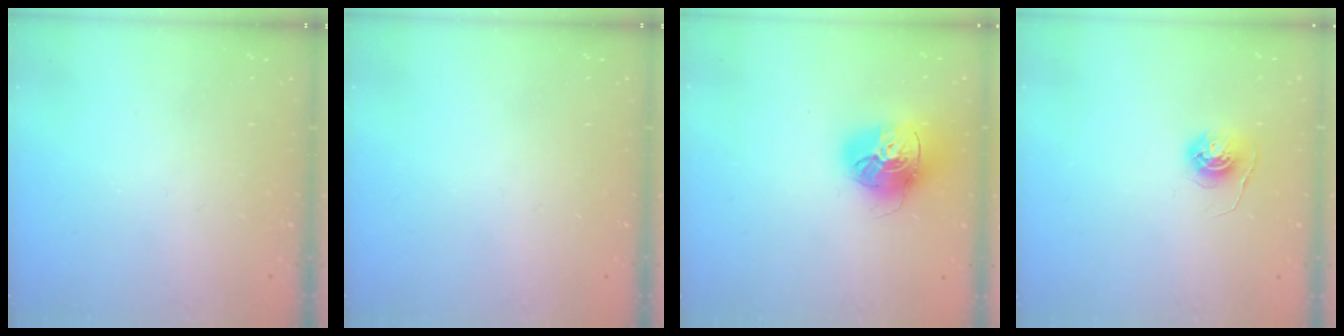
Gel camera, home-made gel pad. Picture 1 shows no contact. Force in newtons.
{"total": 0.0}
{"total": 16.8, "press": 16.7, "slide": 1.9}
{"total": 5.6, "press": 5.5, "slide": 0.6}